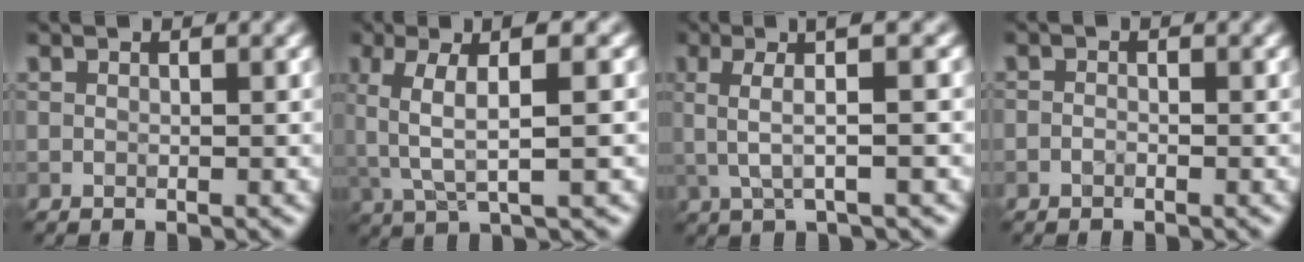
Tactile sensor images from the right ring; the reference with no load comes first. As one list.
[{"total": 5.4, "force": [0.7, 1.5, 5.2], "torque": [-0.108, 0.004, 0.012]}, {"total": 4.1, "force": [0.7, 0.7, 3.9], "torque": [-0.071, 0.008, 0.013]}, {"total": 0.6, "force": [-0.4, 0.4, 0.3], "torque": [-0.004, -0.001, -0.009]}]